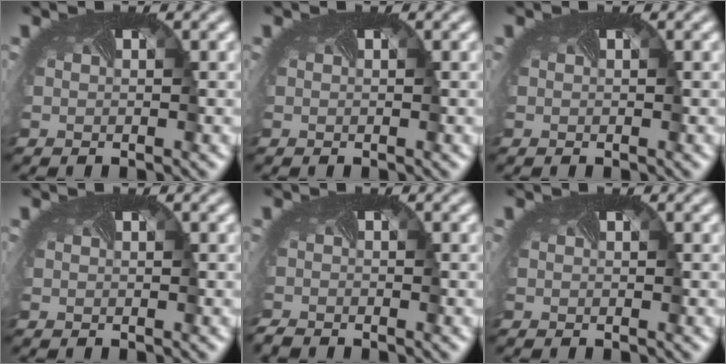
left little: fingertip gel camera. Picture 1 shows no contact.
{"total": 0.0}
{"total": 0.0}
{"total": 0.0}
{"total": 1.5, "force": [-1.5, -0.1, -0.3], "torque": [-0.008, -0.012, -0.033]}
{"total": 0.0}